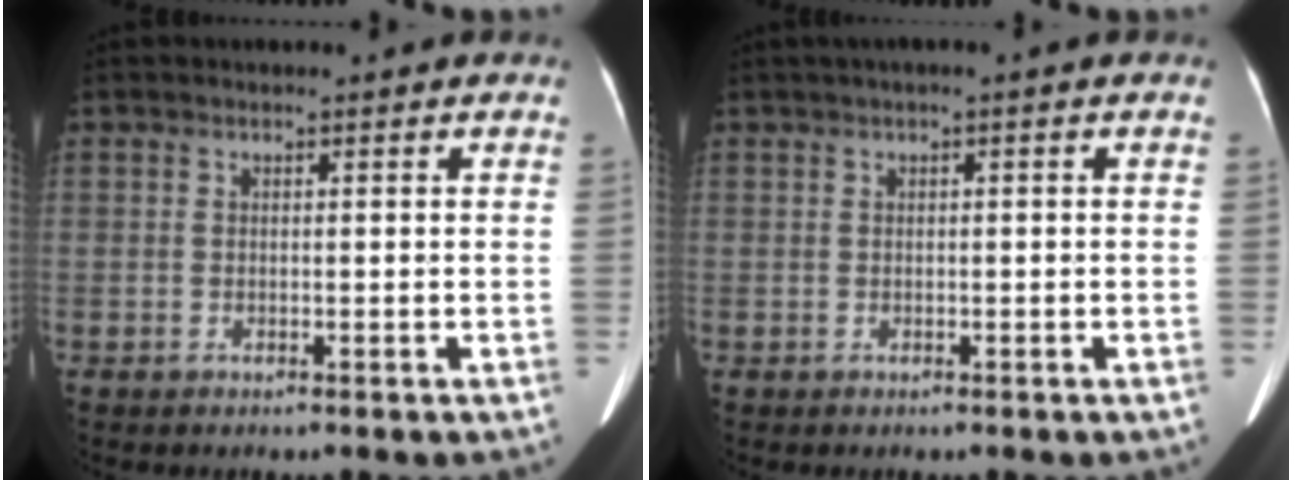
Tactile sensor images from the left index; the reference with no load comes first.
{"total": 1.5, "force": [0.5, 0.0, 1.4], "torque": [-0.029, 0.011, 0.009]}